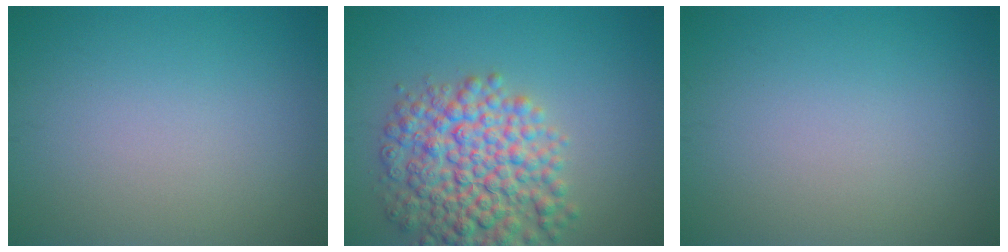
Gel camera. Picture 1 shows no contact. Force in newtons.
{"total": 8.2, "press": 8.2, "slide": 0.3}
{"total": 0.0}